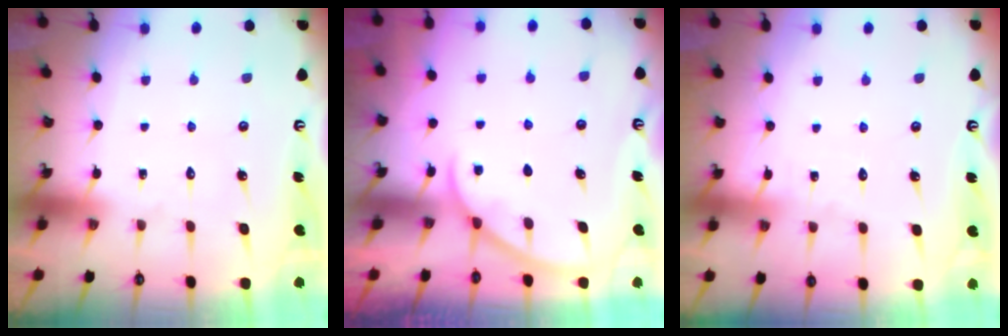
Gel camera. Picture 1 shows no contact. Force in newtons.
{"total": 1.9, "press": 1.9, "slide": 0.2}
{"total": 2.5, "press": 2.5, "slide": 0.3}